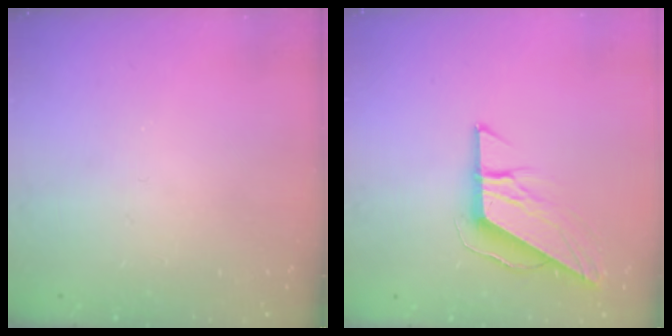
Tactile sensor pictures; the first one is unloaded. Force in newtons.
{"total": 9.2, "press": 9.2, "slide": 0.6}